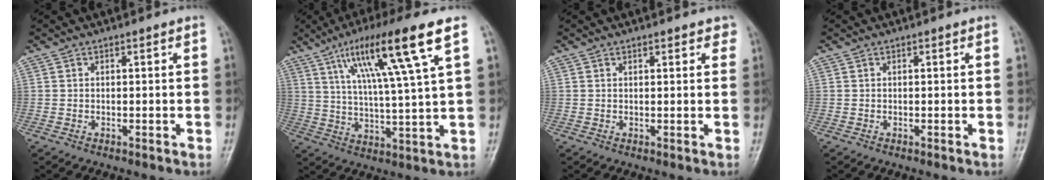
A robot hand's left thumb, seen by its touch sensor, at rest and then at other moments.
{"total": 15.7, "force": [7.5, 0.9, 13.8], "torque": [-0.244, -0.013, 0.130]}
{"total": 2.0, "force": [1.5, 0.9, 1.0], "torque": [0.006, -0.004, 0.013]}
{"total": 0.0}